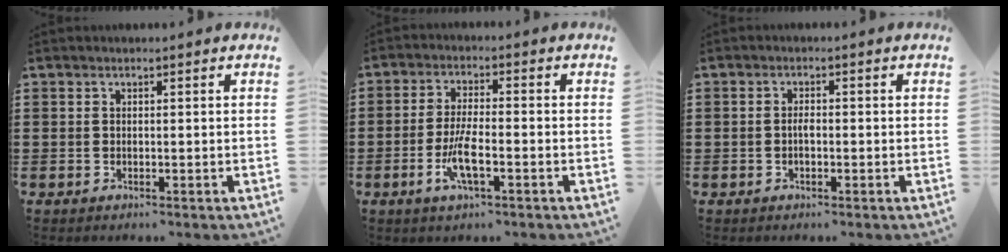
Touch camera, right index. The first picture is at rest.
{"total": 5.5, "force": [-2.2, 1.2, 4.9], "torque": [-0.108, -0.010, -0.045]}
{"total": 1.5, "force": [-0.4, 0.6, 1.3], "torque": [-0.027, -0.002, -0.006]}